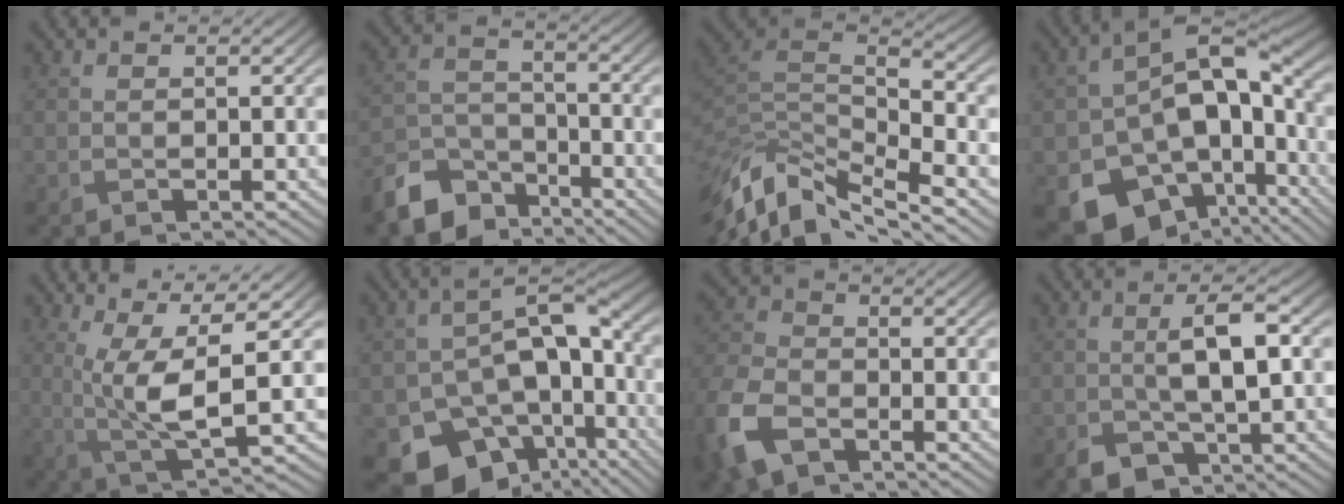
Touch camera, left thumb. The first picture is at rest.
{"total": 9.6, "force": [-6.9, 5.4, 4.0], "torque": [-0.100, -0.018, -0.133]}
{"total": 12.4, "force": [-8.4, 4.2, 8.2], "torque": [-0.220, -0.016, -0.140]}
{"total": 17.2, "force": [-4.1, 11.4, 12.2], "torque": [-0.232, -0.038, -0.043]}
{"total": 6.8, "force": [1.3, 1.1, 6.6], "torque": [-0.147, 0.003, 0.031]}
{"total": 15.1, "force": [-4.4, 10.2, 10.2], "torque": [-0.180, -0.048, -0.041]}
{"total": 10.3, "force": [-5.4, 6.5, 5.9], "torque": [-0.180, -0.036, -0.115]}
{"total": 6.6, "force": [-1.0, 3.4, 5.5], "torque": [-0.100, -0.004, -0.013]}